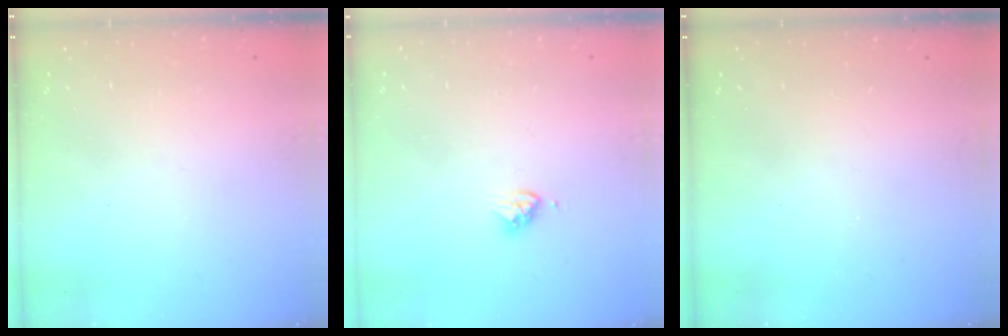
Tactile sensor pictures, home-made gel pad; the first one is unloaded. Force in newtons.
{"total": 3.6, "press": 3.5, "slide": 0.7}
{"total": 0.0}